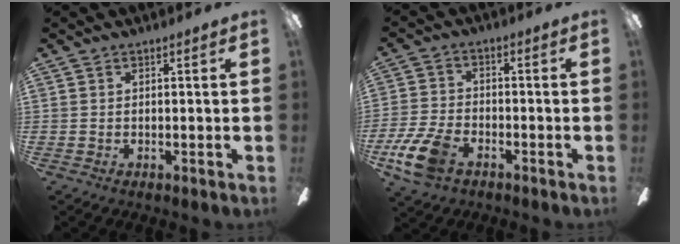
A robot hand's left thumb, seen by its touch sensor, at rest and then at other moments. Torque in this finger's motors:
{"motor_torque": [-0.10, 0.20, 0.05, 0.10, 0.14]}